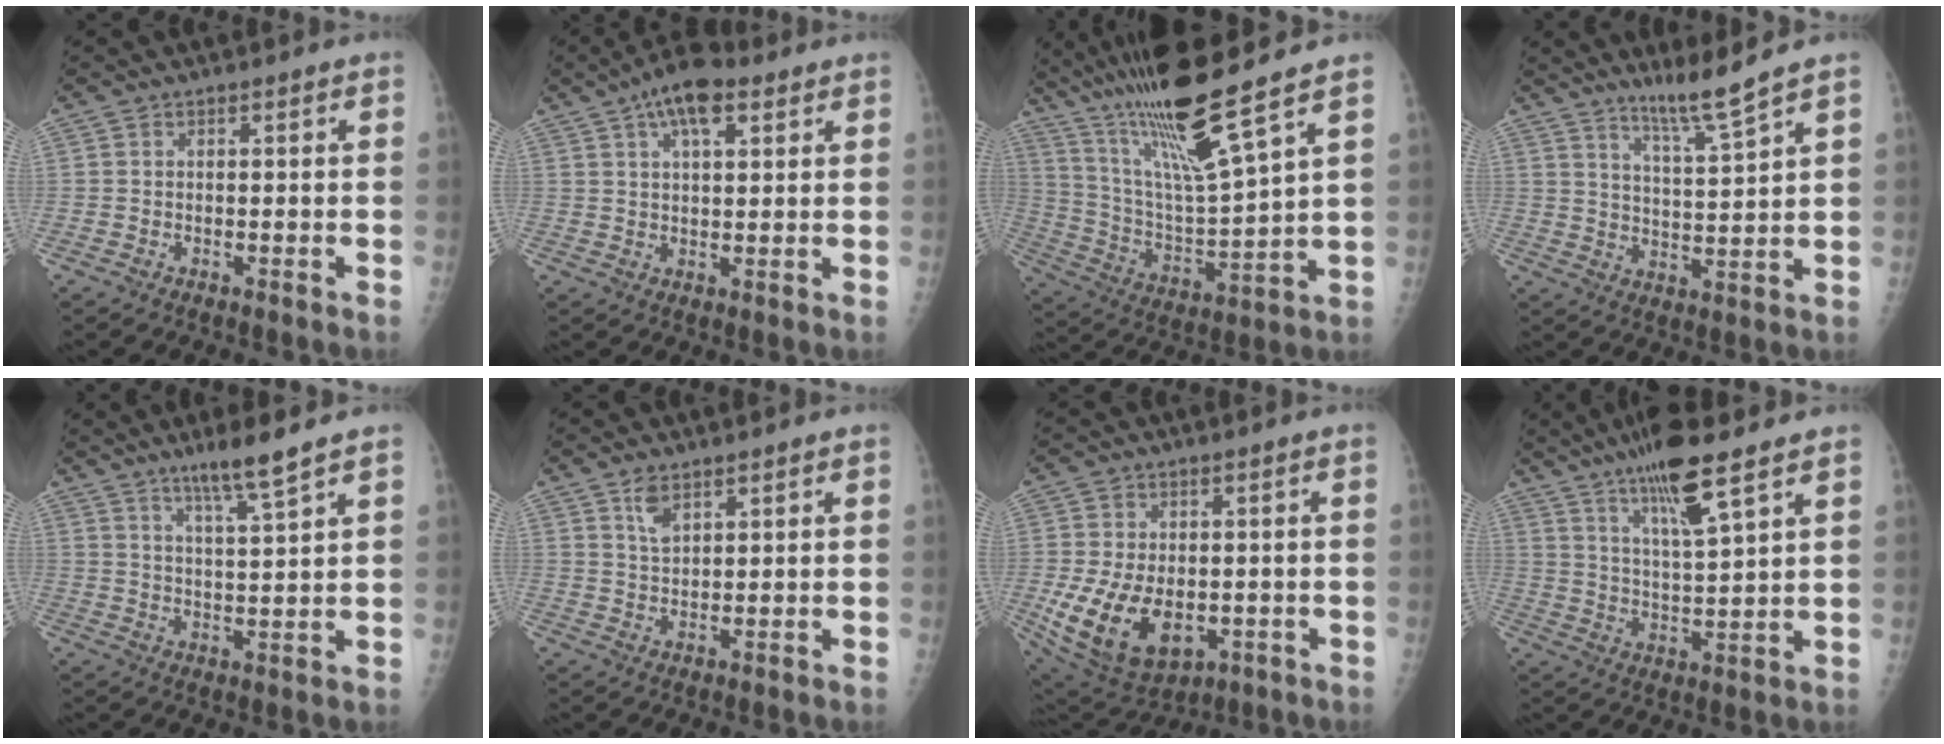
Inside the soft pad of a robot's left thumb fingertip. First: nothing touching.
{"total": 9.1, "force": [4.8, 3.7, 6.8], "torque": [-0.104, 0.003, 0.078]}
{"total": 18.8, "force": [13.4, 0.5, 13.1], "torque": [-0.227, -0.063, 0.251]}
{"total": 6.5, "force": [5.3, -1.1, 3.5], "torque": [-0.061, -0.052, 0.101]}
{"total": 6.5, "force": [4.8, -0.3, 4.4], "torque": [-0.078, -0.035, 0.088]}
{"total": 3.7, "force": [2.3, 1.9, 2.1], "torque": [-0.027, -0.012, 0.048]}
{"total": 15.9, "force": [-3.3, 10.4, 11.6], "torque": [-0.207, -0.009, -0.029]}
{"total": 11.7, "force": [7.5, 1.7, 8.8], "torque": [-0.156, -0.036, 0.134]}